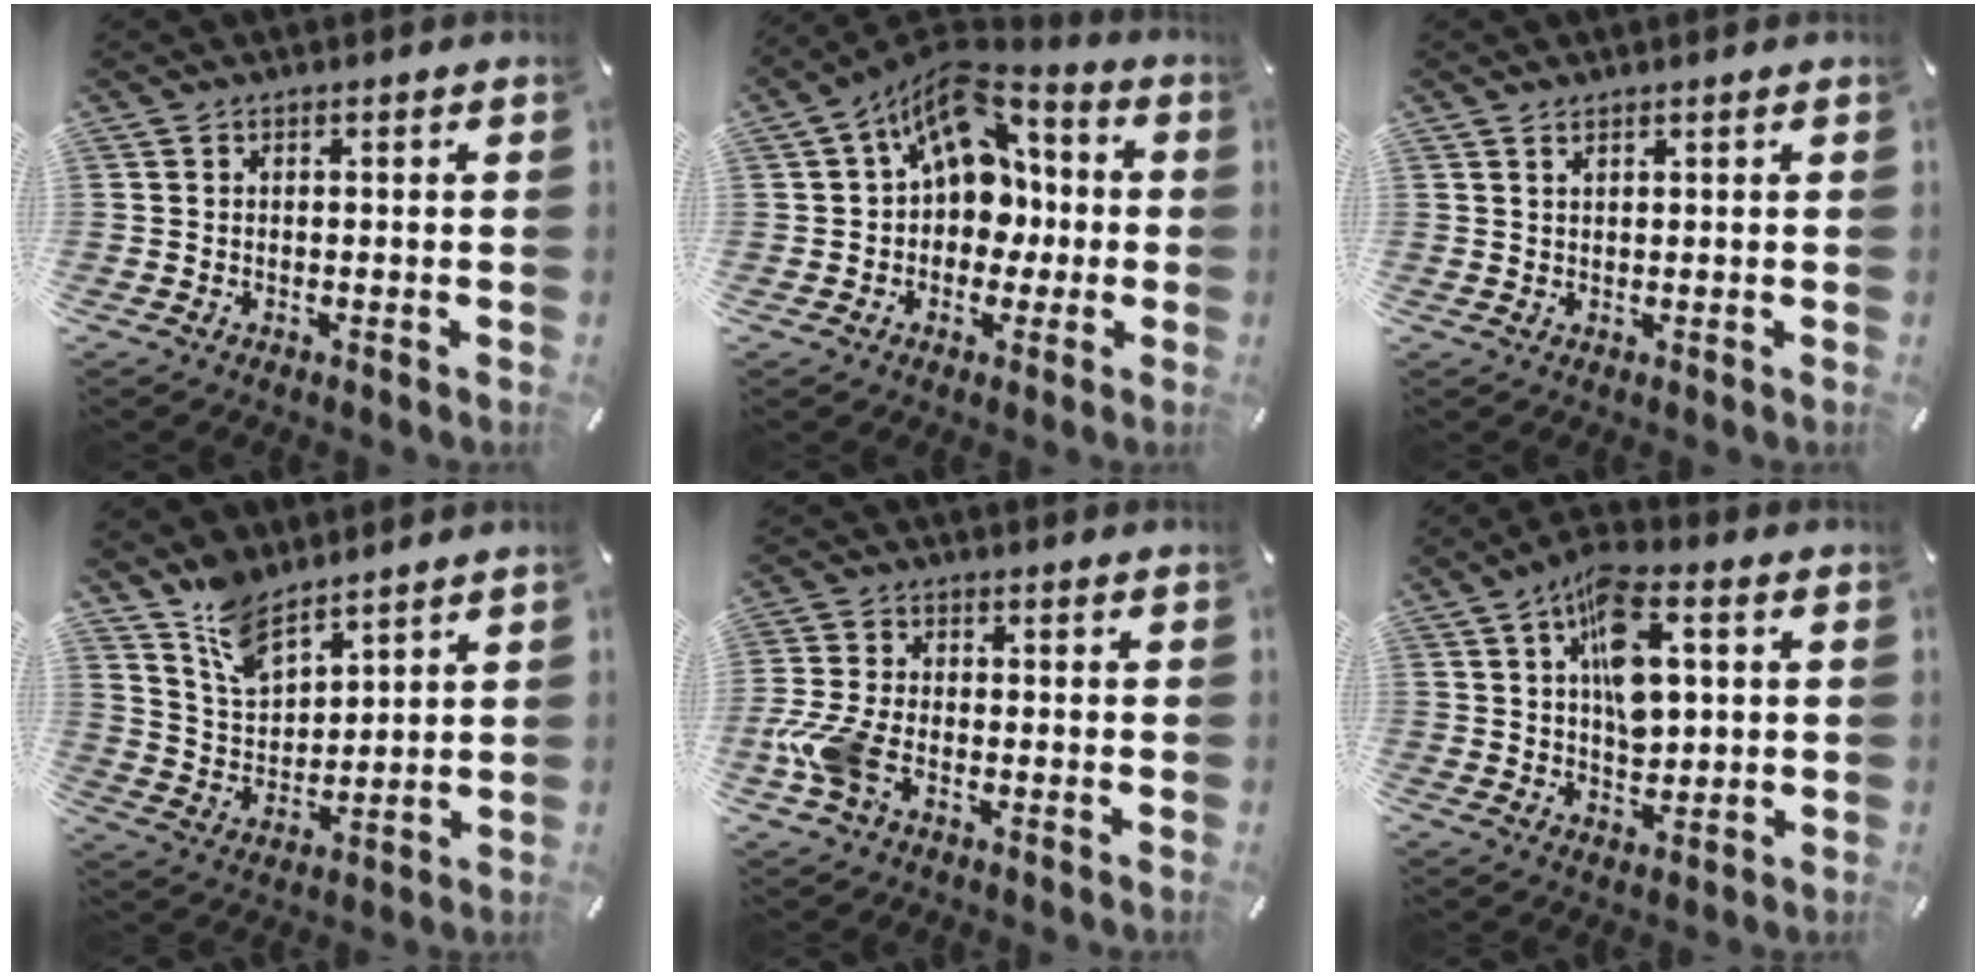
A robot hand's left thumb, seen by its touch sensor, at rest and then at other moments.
{"total": 15.1, "force": [3.8, 11.3, 9.2], "torque": [-0.151, -0.027, 0.068]}
{"total": 1.0, "force": [0.8, 0.3, 0.5], "torque": [-0.011, -0.001, 0.014]}
{"total": 9.5, "force": [7.7, 4.3, 3.5], "torque": [-0.096, -0.035, 0.150]}
{"total": 8.1, "force": [-2.9, 4.9, 5.8], "torque": [-0.135, 0.004, -0.053]}
{"total": 12.0, "force": [3.4, 6.9, 9.2], "torque": [-0.156, 0.003, 0.061]}